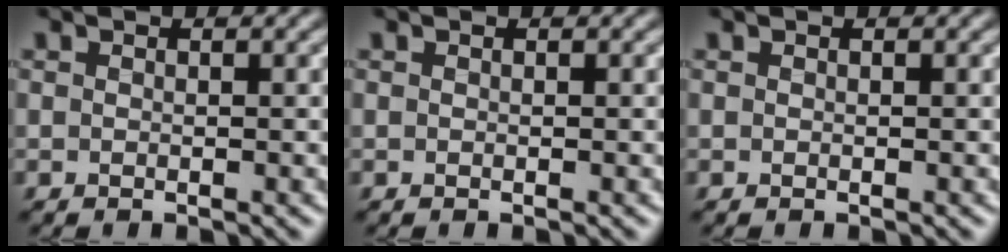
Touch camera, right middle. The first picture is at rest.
{"total": 0.0}
{"total": 0.0}